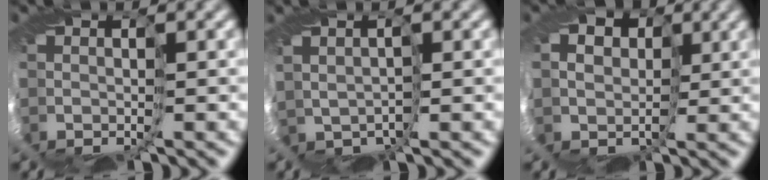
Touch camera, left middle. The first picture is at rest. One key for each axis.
{"total": 1.0, "fx": 0.6, "fy": 0.7, "fz": -0.3, "tx": -0.001, "ty": 0.004, "tz": 0.018}
{"total": 8.7, "fx": 3.5, "fy": 7.0, "fz": 3.8, "tx": -0.071, "ty": 0.031, "tz": 0.039}